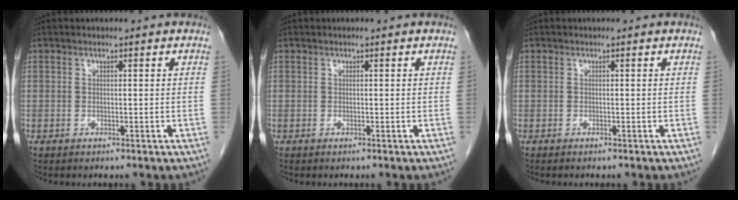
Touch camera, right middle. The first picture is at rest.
{"total": 0.0}
{"total": 0.5, "force": [-0.5, 0.0, 0.2], "torque": [-0.011, -0.003, -0.007]}